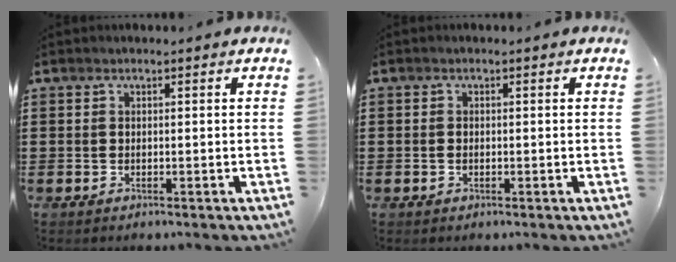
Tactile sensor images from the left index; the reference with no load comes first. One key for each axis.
{"total": 0.8, "fx": -0.2, "fy": 0.5, "fz": 0.6, "tx": -0.013, "ty": 0.002, "tz": -0.005}